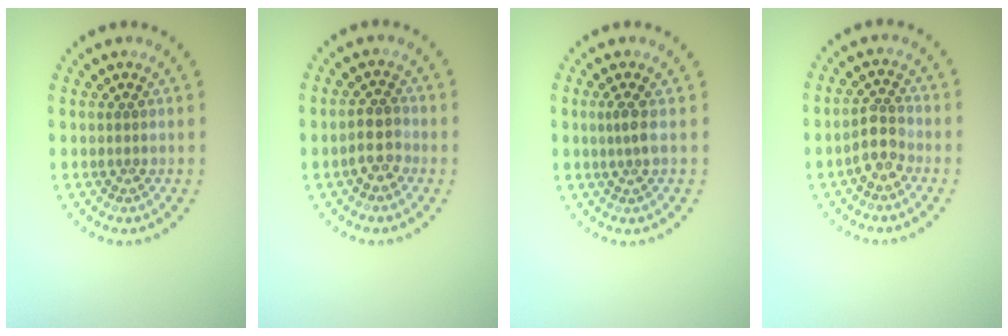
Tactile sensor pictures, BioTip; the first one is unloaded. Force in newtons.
{"total": 2.1, "press": 1.9, "slide": 0.7}
{"total": 1.2, "press": 0.9, "slide": 0.8}
{"total": 2.5, "press": 2.2, "slide": 1.1}